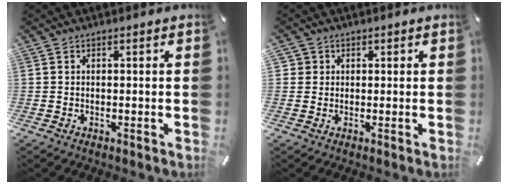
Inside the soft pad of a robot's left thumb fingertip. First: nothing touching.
{"total": 2.3, "force": [0.5, 2.2, 0.2], "torque": [0.002, 0.002, 0.006]}